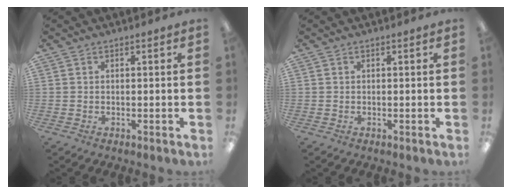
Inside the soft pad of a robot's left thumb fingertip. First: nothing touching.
{"total": 0.0}